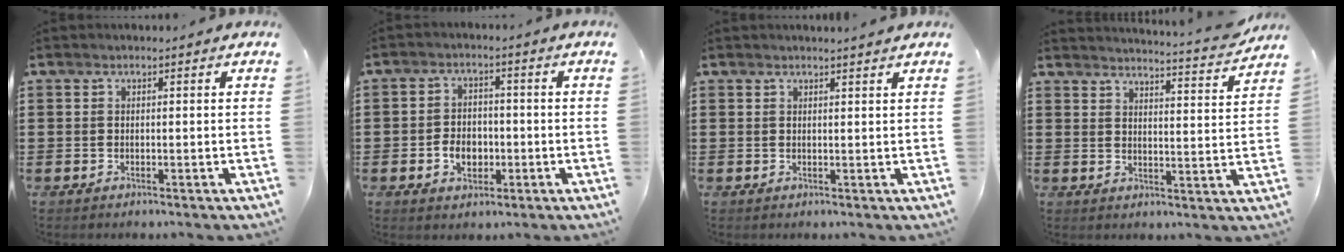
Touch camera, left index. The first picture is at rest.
{"total": 4.4, "force": [-1.4, 3.2, 2.6], "torque": [-0.045, 0.001, -0.029]}
{"total": 1.4, "force": [1.3, -0.2, 0.4], "torque": [-0.008, -0.002, 0.025]}
{"total": 4.3, "force": [4.1, -0.6, 1.1], "torque": [-0.031, -0.034, 0.068]}